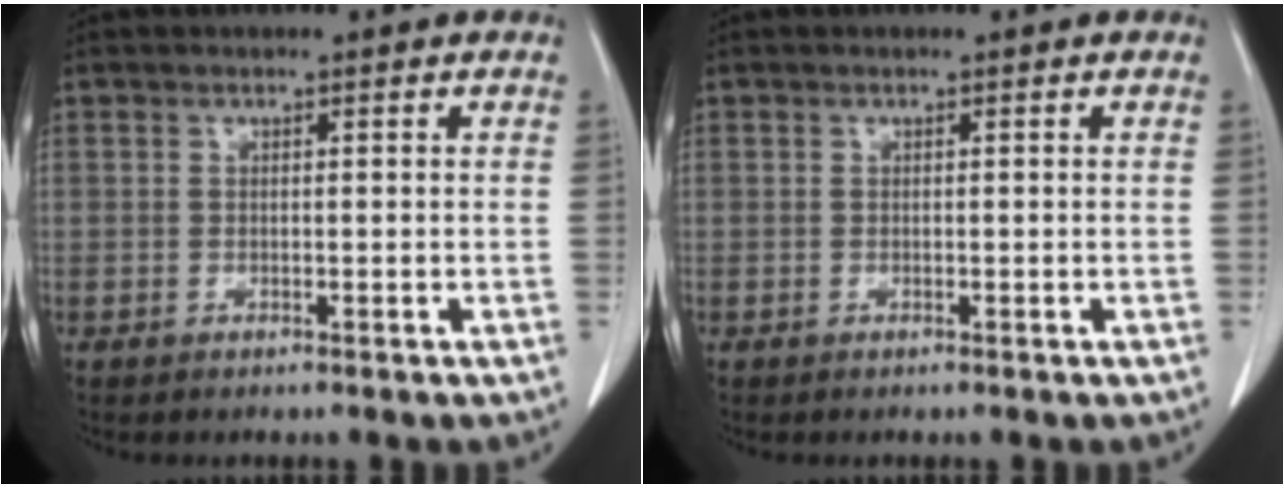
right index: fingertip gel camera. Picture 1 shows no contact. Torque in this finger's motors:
{"motor_torque": [0.00, 0.00, 0.00, 0.00]}